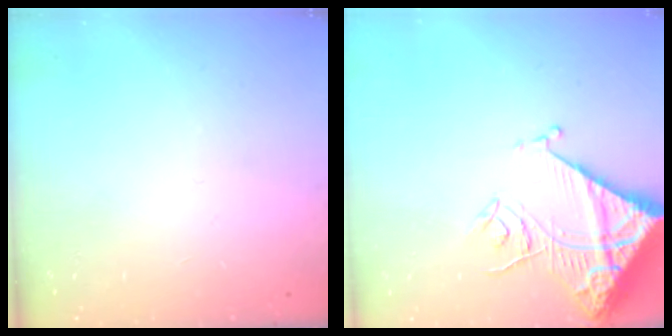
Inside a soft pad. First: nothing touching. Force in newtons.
{"total": 14.6, "press": 14.5, "slide": 1.4}